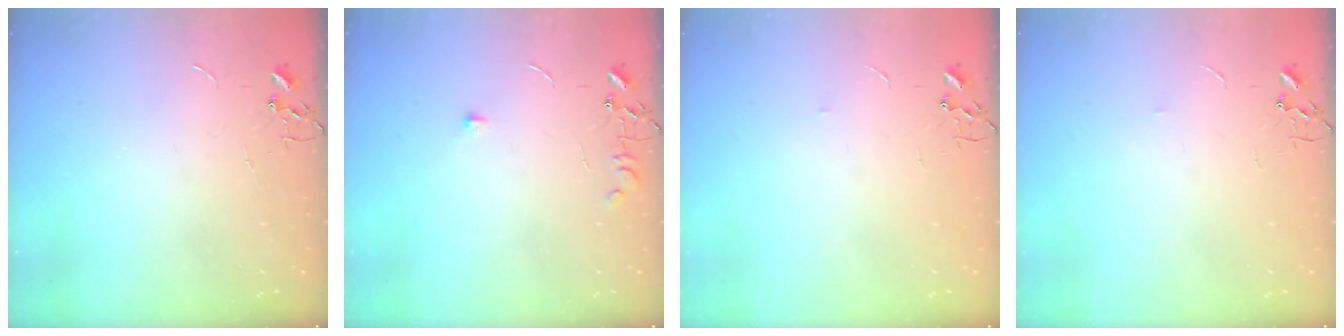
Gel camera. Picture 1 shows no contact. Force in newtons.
{"total": 7.6, "press": 7.6, "slide": 0.7}
{"total": 2.6, "press": 2.5, "slide": 0.4}
{"total": 2.6, "press": 2.5, "slide": 0.4}